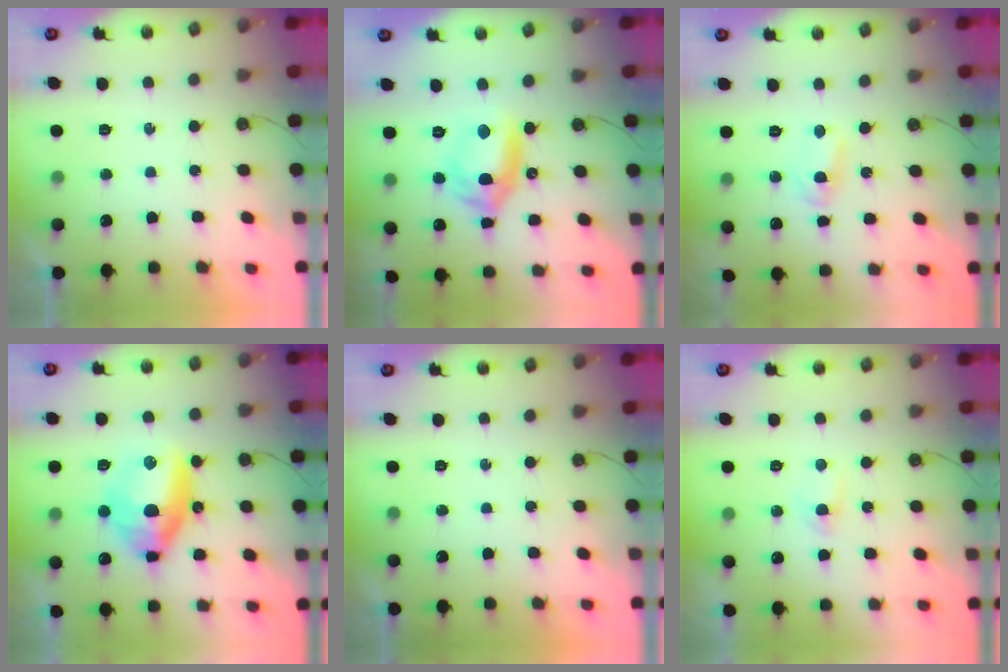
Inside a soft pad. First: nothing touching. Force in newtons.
{"total": 11.5, "press": 11.3, "slide": 2.2}
{"total": 1.9, "press": 1.9, "slide": 0.2}
{"total": 13.0, "press": 12.8, "slide": 2.0}
{"total": 0.0}
{"total": 3.3, "press": 3.3, "slide": 0.5}